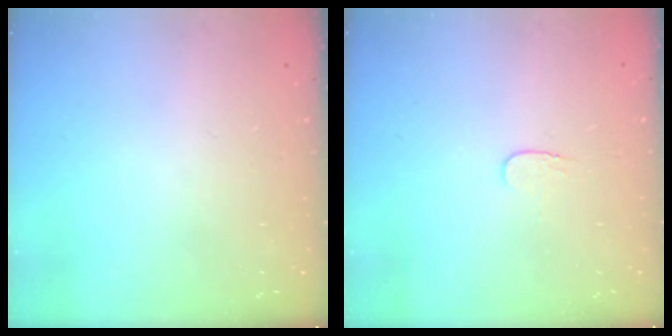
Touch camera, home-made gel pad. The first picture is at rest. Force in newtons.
{"total": 3.5, "press": 3.5, "slide": 0.4}